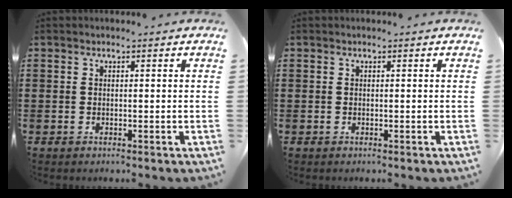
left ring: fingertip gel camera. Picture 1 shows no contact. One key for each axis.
{"total": 0.0}